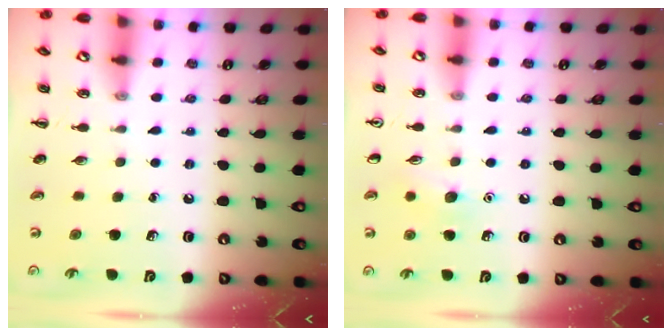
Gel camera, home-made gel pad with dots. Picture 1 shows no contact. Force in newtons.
{"total": 6.7, "press": 6.4, "slide": 2.1}